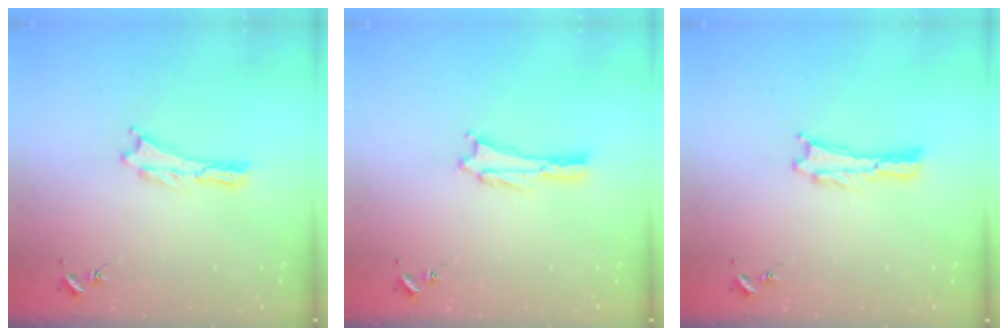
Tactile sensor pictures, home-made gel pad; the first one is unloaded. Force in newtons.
{"total": 1.8, "press": 1.8, "slide": 0.2}
{"total": 0.0}